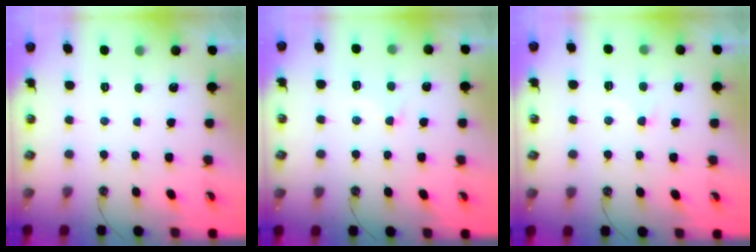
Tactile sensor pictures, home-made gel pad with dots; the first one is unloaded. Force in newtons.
{"total": 3.9, "press": 3.6, "slide": 1.5}
{"total": 4.6, "press": 4.6, "slide": 0.5}